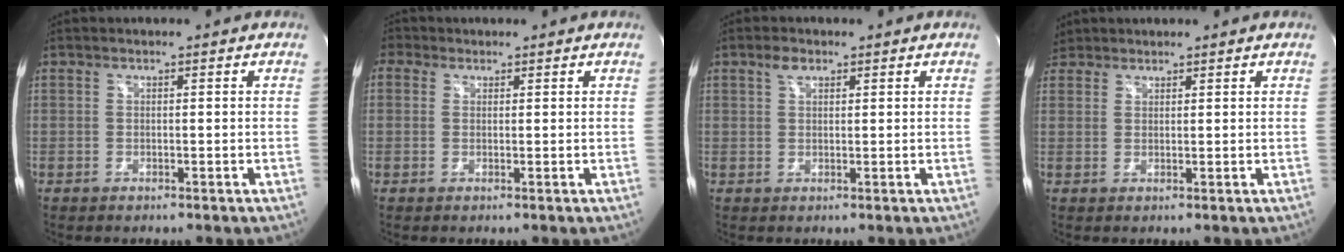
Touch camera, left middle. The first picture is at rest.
{"total": 2.6, "force": [1.2, 2.3, 0.6], "torque": [-0.013, 0.020, 0.019]}
{"total": 2.2, "force": [1.3, 1.1, 1.3], "torque": [-0.029, 0.009, 0.027]}
{"total": 3.5, "force": [2.8, 2.0, -0.1], "torque": [0.002, 0.015, 0.053]}